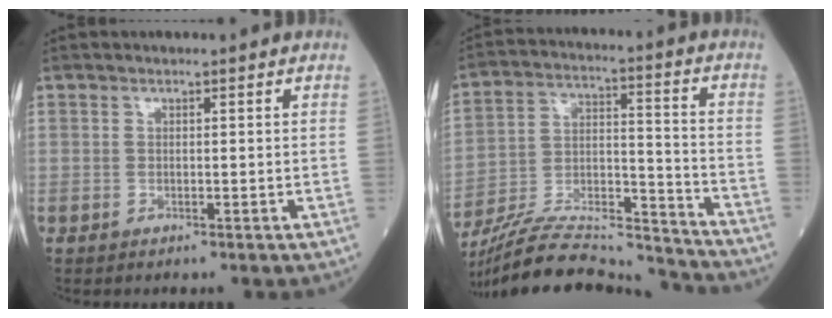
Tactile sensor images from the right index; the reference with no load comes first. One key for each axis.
{"total": 21.7, "fx": -20.6, "fy": 1.4, "fz": 6.6, "tx": -0.141, "ty": 0.005, "tz": -0.335}